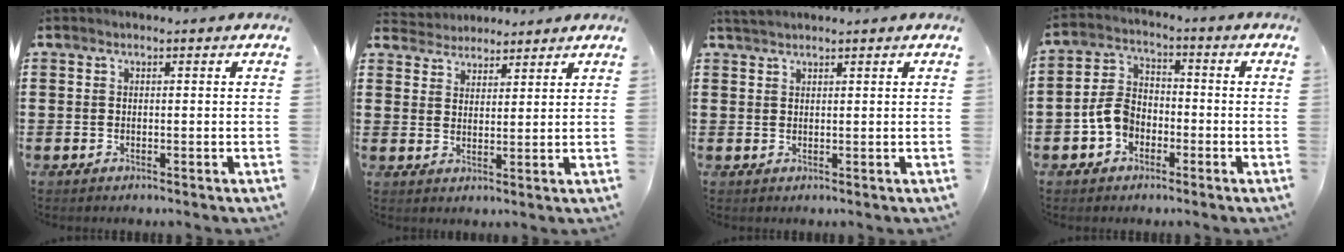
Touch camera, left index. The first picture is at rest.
{"total": 3.5, "force": [3.3, 1.0, -0.6], "torque": [-0.005, -0.008, 0.062]}
{"total": 1.6, "force": [1.5, 0.0, 0.5], "torque": [-0.012, 0.001, 0.029]}
{"total": 6.1, "force": [-2.4, 4.4, 3.4], "torque": [-0.091, 0.008, -0.053]}